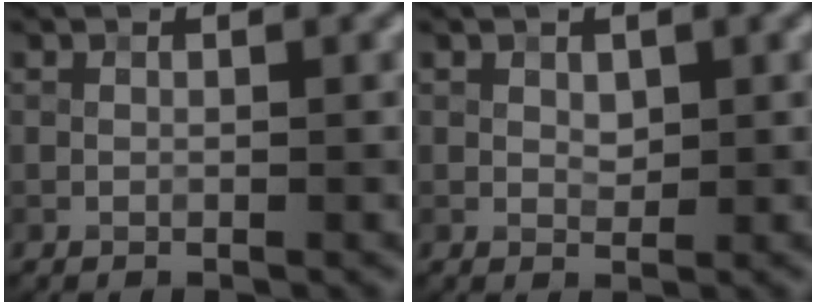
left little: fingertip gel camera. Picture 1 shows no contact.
{"total": 1.0, "force": [0.4, 0.7, 0.6], "torque": [-0.010, -0.003, 0.009]}